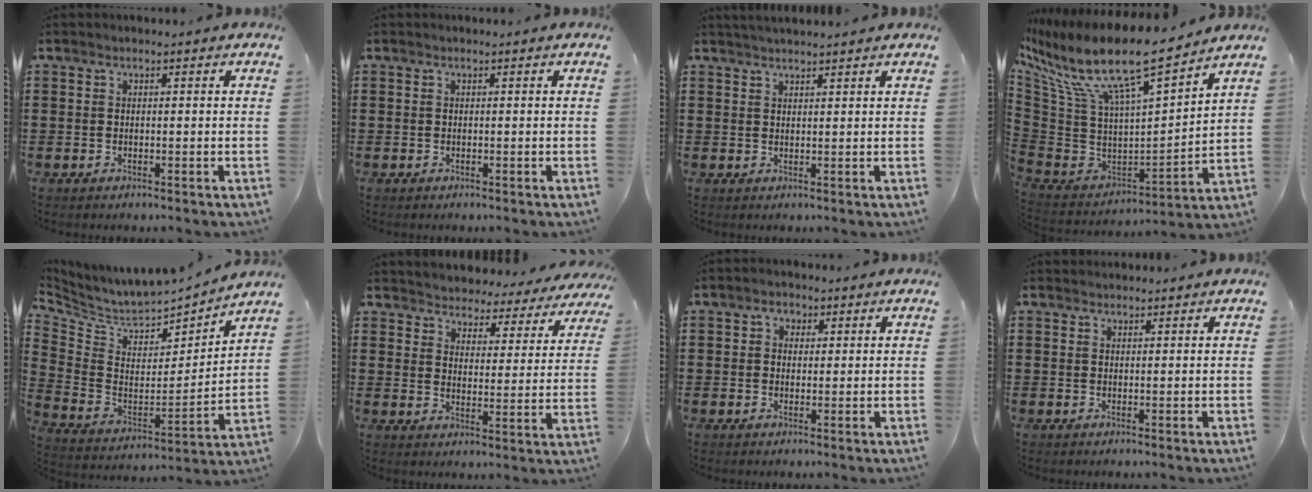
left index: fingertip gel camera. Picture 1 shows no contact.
{"total": 0.0}
{"total": 1.5, "force": [1.5, -0.2, 0.3], "torque": [-0.008, 0.002, 0.029]}
{"total": 13.6, "force": [9.0, 2.8, 9.8], "torque": [-0.225, -0.063, 0.145]}
{"total": 6.2, "force": [5.8, 1.7, 1.1], "torque": [-0.061, -0.053, 0.097]}
{"total": 3.7, "force": [3.6, 0.1, -0.8], "torque": [-0.014, -0.037, 0.056]}
{"total": 2.0, "force": [0.7, 1.7, 0.7], "torque": [-0.013, 0.006, 0.009]}
{"total": 0.9, "force": [0.9, 0.2, 0.0], "torque": [-0.002, 0.000, 0.017]}